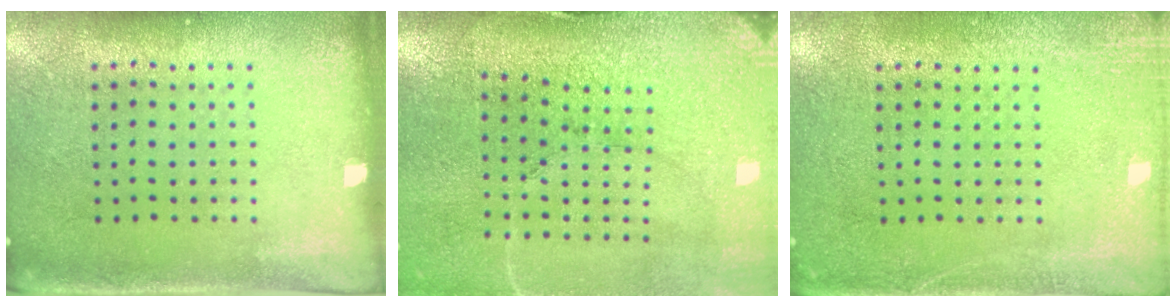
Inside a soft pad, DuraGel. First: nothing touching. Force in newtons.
{"total": 3.5, "press": 3.5, "slide": 0.4}
{"total": 2.8, "press": 2.7, "slide": 0.4}